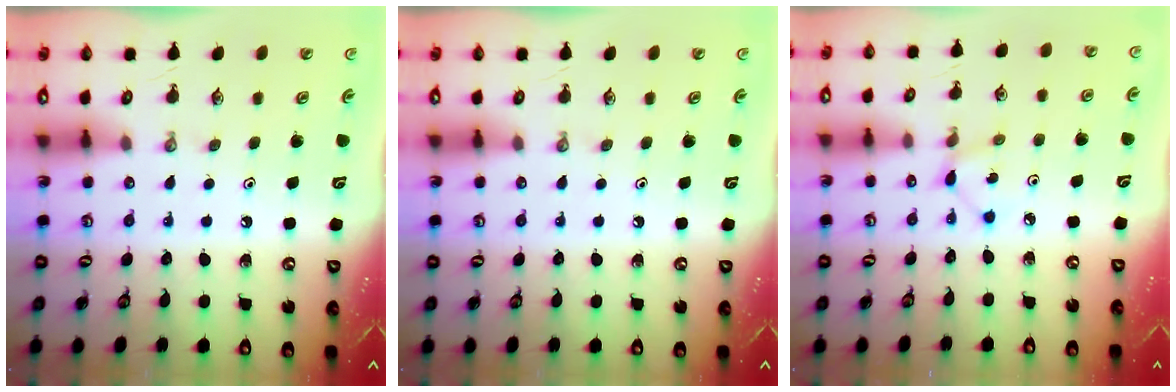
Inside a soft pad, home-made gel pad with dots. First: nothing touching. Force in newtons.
{"total": 0.0}
{"total": 2.0, "press": 2.0, "slide": 0.3}